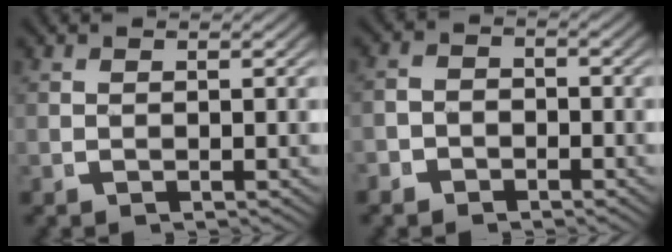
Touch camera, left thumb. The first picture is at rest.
{"total": 2.5, "force": [-1.7, 1.8, 0.4], "torque": [-0.005, -0.014, -0.029]}